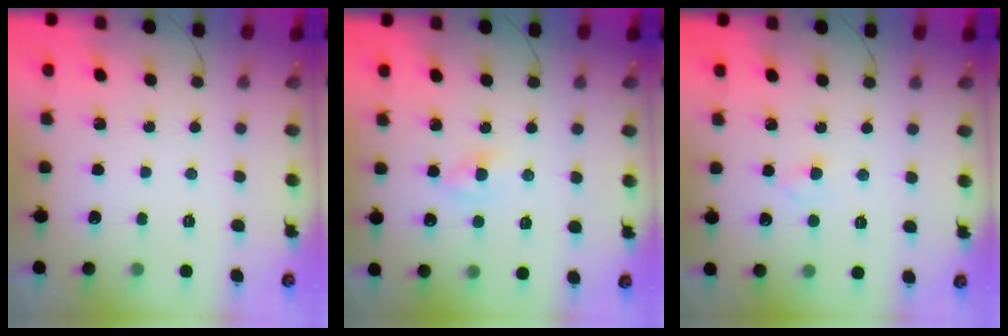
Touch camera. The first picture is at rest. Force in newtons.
{"total": 2.0, "press": 1.9, "slide": 0.7}
{"total": 2.1, "press": 1.9, "slide": 0.9}